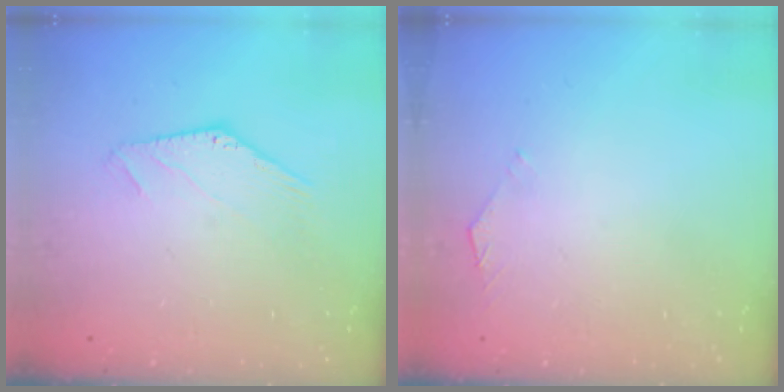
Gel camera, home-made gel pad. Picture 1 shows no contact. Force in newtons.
{"total": 2.6, "press": 2.6, "slide": 0.5}